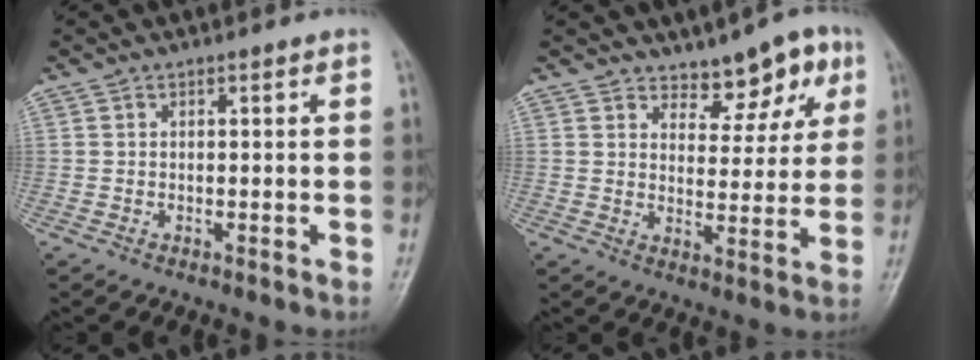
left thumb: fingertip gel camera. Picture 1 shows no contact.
{"total": 7.8, "force": [5.1, 4.1, 4.3], "torque": [-0.017, -0.030, 0.072]}